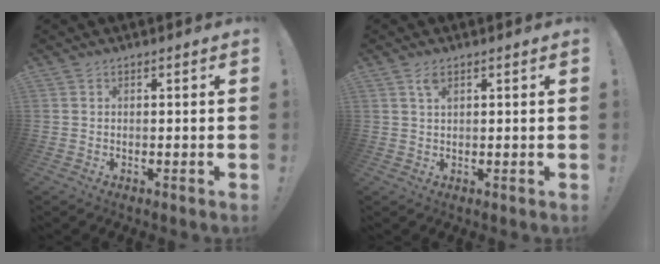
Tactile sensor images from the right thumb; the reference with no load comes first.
{"total": 2.6, "force": [1.5, 1.1, 1.8], "torque": [-0.029, -0.003, 0.024]}